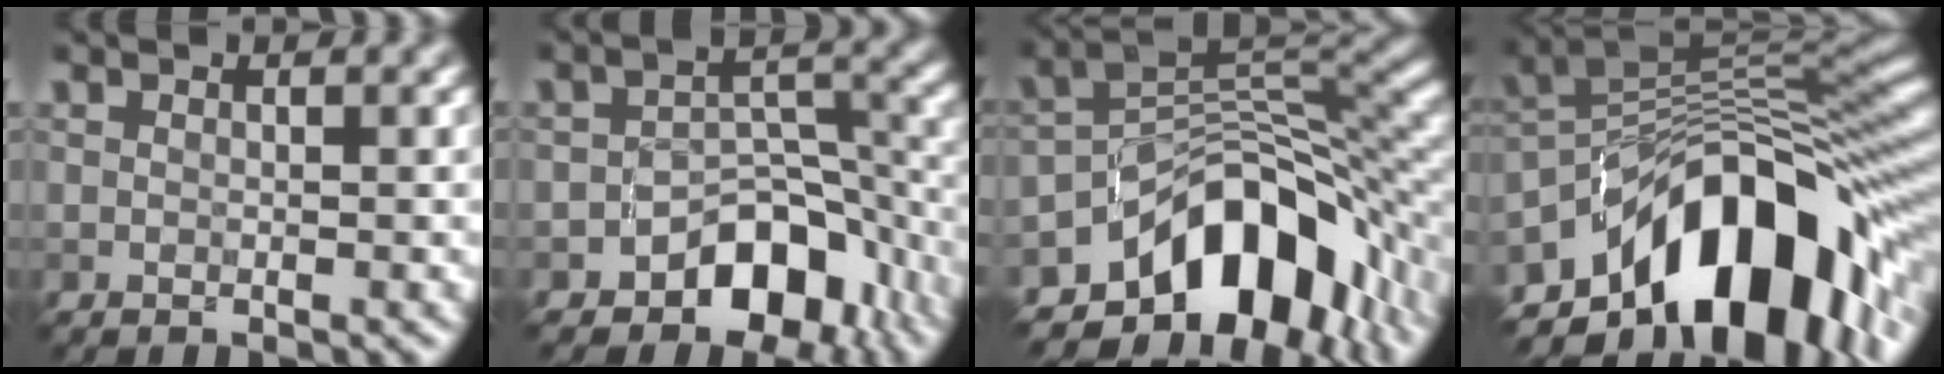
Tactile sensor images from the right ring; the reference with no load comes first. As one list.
[{"total": 6.9, "force": [-4.3, 4.1, 3.5], "torque": [-0.026, -0.002, -0.070]}, {"total": 11.6, "force": [-6.2, 6.6, 7.3], "torque": [-0.090, 0.001, -0.110]}, {"total": 14.1, "force": [-6.7, 7.2, 10.1], "torque": [-0.147, 0.017, -0.122]}]